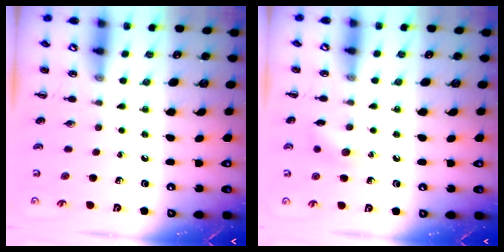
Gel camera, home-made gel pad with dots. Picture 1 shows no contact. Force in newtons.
{"total": 6.6, "press": 6.3, "slide": 1.7}